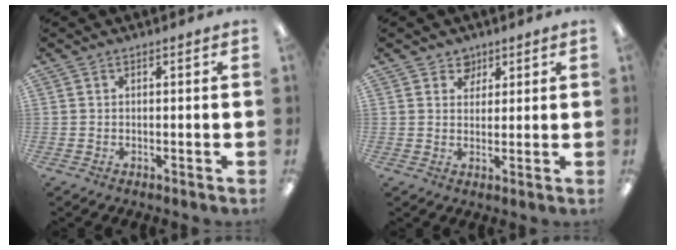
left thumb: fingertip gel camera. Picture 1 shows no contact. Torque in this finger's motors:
{"motor_torque": [-0.05, -0.04, -0.43, 0.02, -0.04]}